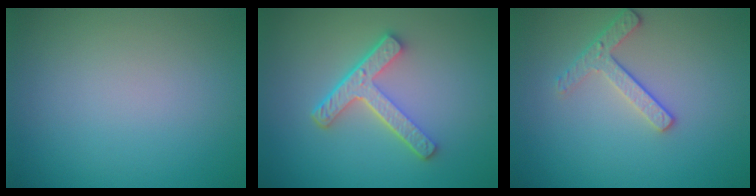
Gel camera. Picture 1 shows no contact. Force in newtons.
{"total": 4.4, "press": 3.2, "slide": 3.0}
{"total": 2.5, "press": 2.2, "slide": 1.1}